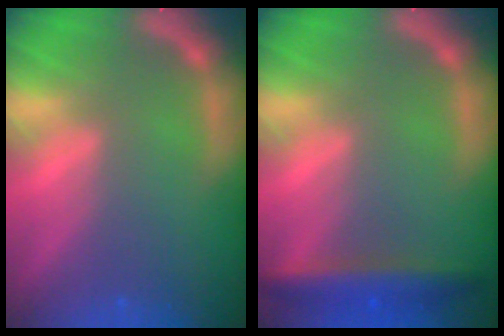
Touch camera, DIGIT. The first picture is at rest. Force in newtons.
{"total": 4.5}